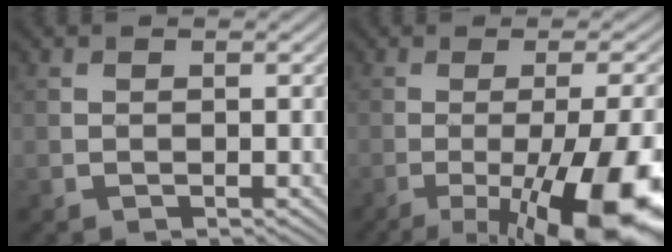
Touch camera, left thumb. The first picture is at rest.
{"total": 17.2, "force": [-7.4, 4.6, 14.8], "torque": [-0.202, -0.003, -0.107]}